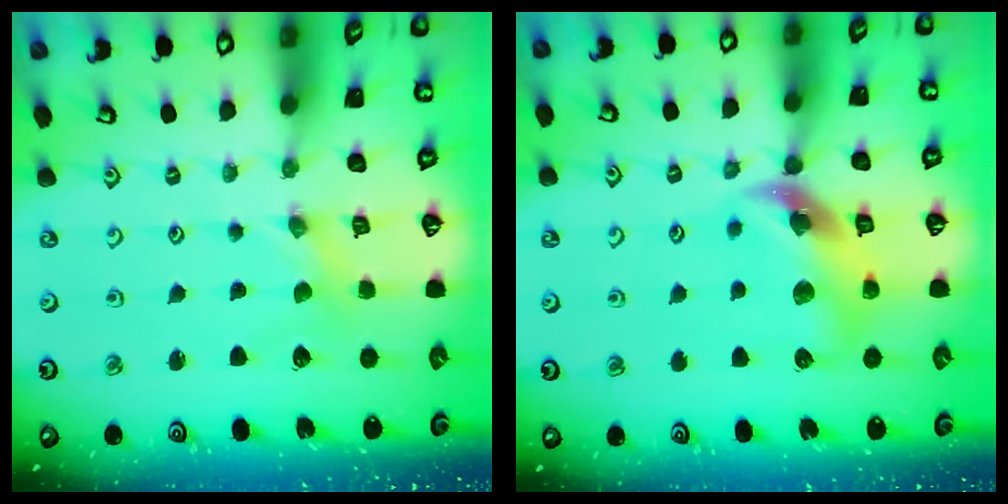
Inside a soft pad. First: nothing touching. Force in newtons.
{"total": 12.4, "press": 12.3, "slide": 1.8}